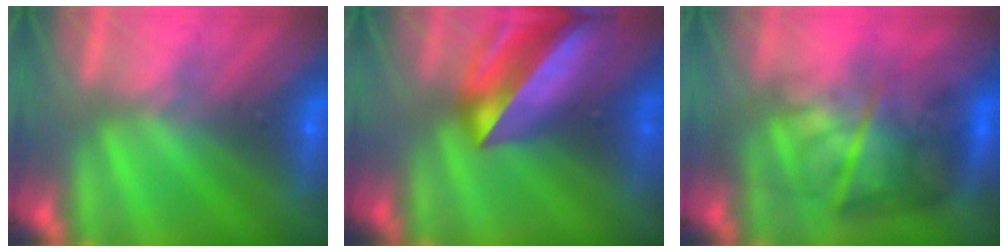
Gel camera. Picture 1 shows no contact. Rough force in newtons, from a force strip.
{"total": 8.1}
{"total": 7.7}